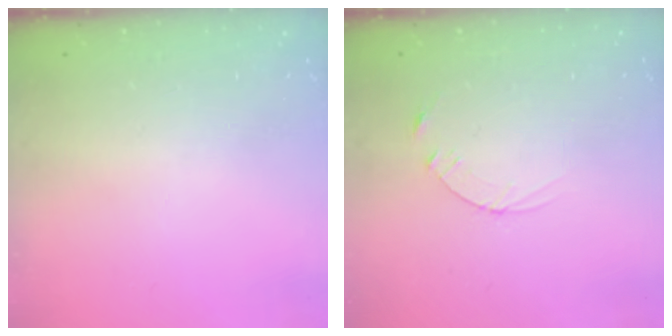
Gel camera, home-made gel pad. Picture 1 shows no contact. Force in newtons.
{"total": 2.5, "press": 2.5, "slide": 0.3}